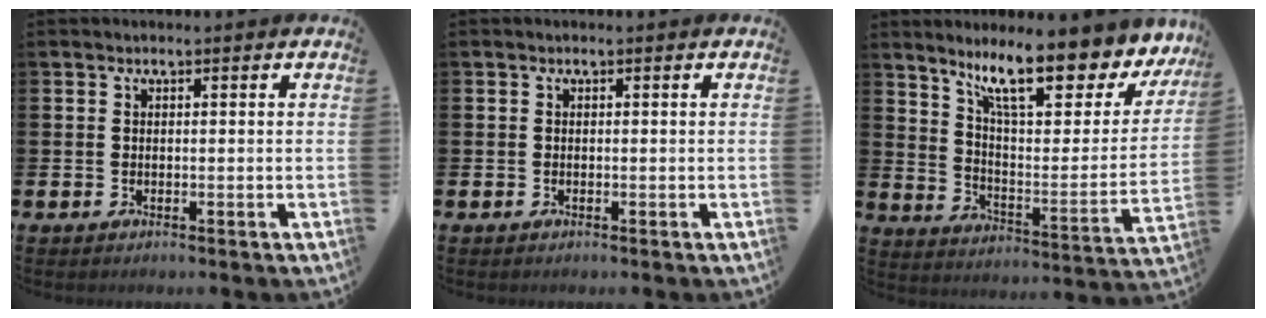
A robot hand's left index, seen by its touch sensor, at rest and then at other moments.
{"total": 0.0}
{"total": 12.8, "force": [10.1, 2.9, 7.3], "torque": [-0.145, -0.068, 0.168]}